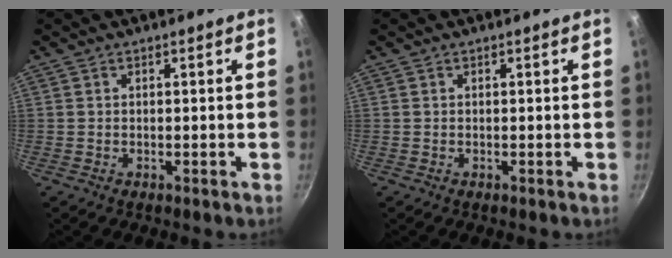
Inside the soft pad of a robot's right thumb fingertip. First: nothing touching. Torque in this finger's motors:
{"motor_torque": [-0.04, 0.02, -0.36, -0.18, 0.00]}